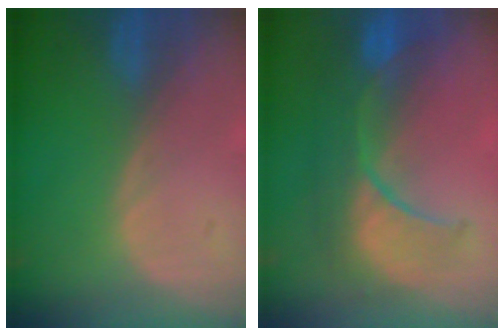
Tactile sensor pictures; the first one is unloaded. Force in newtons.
{"total": 10.2, "press": 9.1, "slide": 4.5}